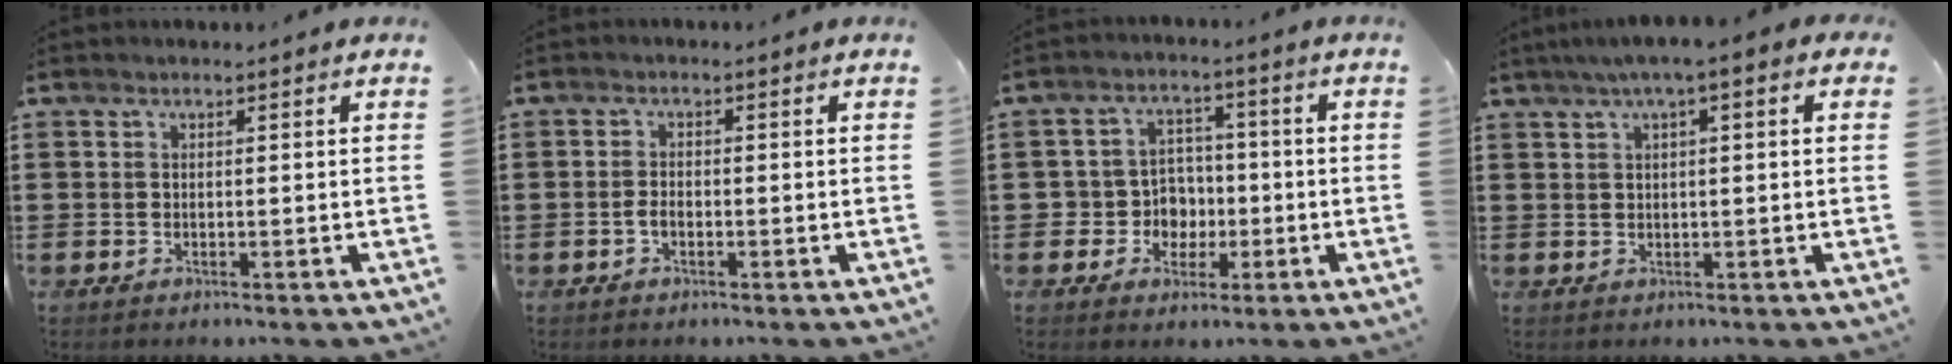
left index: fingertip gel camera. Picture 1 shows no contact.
{"total": 1.6, "force": [-0.7, 0.8, 1.2], "torque": [-0.033, 0.000, -0.015]}
{"total": 5.6, "force": [-0.9, 5.4, 1.5], "torque": [-0.049, 0.011, -0.016]}
{"total": 3.0, "force": [0.7, 0.3, 2.9], "torque": [-0.053, 0.002, 0.010]}